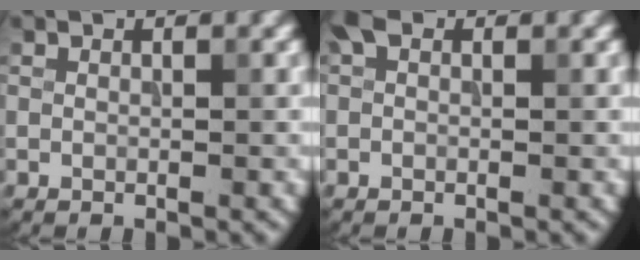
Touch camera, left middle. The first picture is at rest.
{"total": 1.2, "force": [0.3, 0.8, 0.8], "torque": [-0.012, 0.005, 0.000]}